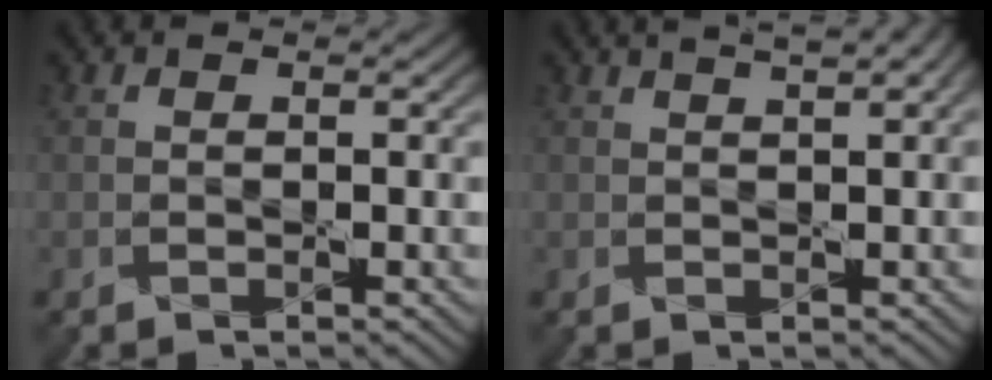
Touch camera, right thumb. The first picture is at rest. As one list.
[{"total": 4.1, "force": [2.4, 1.0, 3.1], "torque": [-0.036, 0.020, 0.016]}]